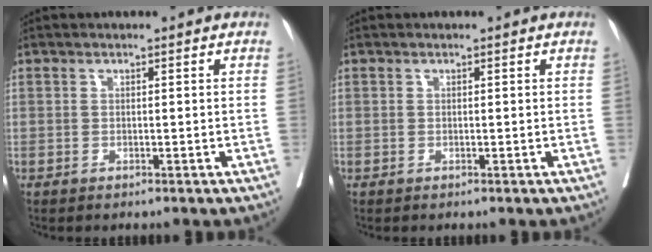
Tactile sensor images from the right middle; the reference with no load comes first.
{"total": 0.0}